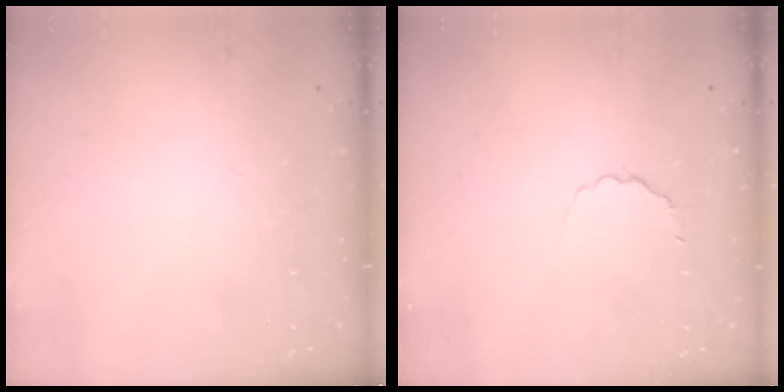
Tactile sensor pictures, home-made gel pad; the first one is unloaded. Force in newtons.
{"total": 2.7, "press": 2.5, "slide": 0.9}